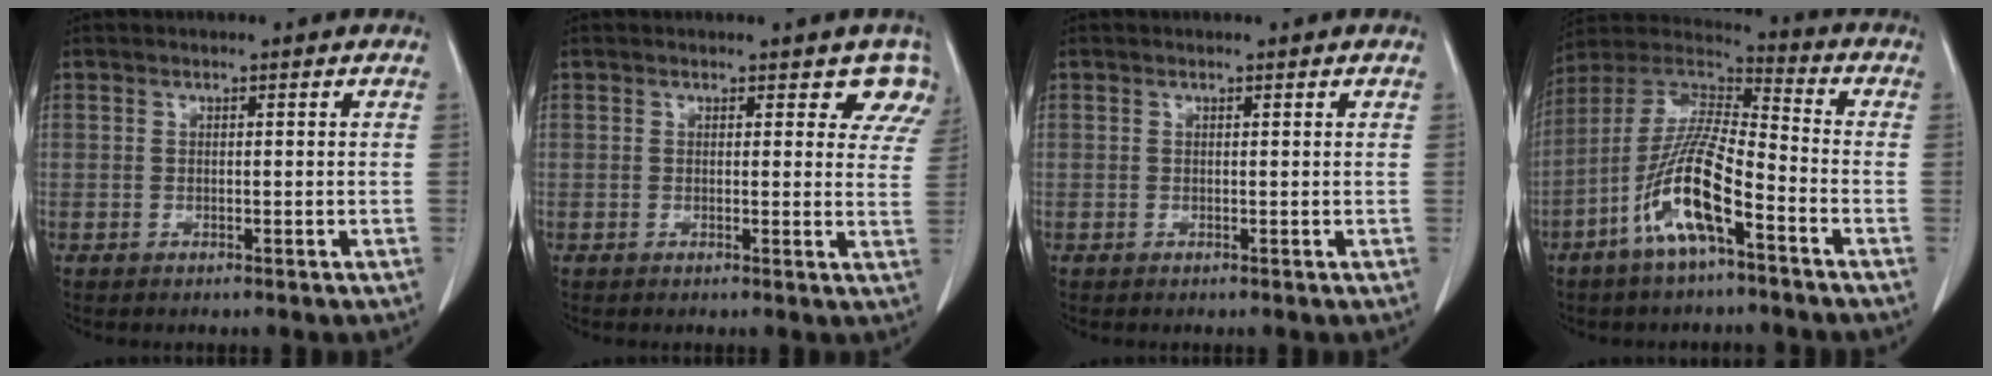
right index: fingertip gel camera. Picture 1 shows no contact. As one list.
[{"total": 5.3, "force": [4.3, 2.8, 1.6], "torque": [0.010, -0.007, 0.024]}, {"total": 0.0}, {"total": 13.6, "force": [-6.1, 2.5, 11.9], "torque": [-0.241, 0.002, -0.118]}]